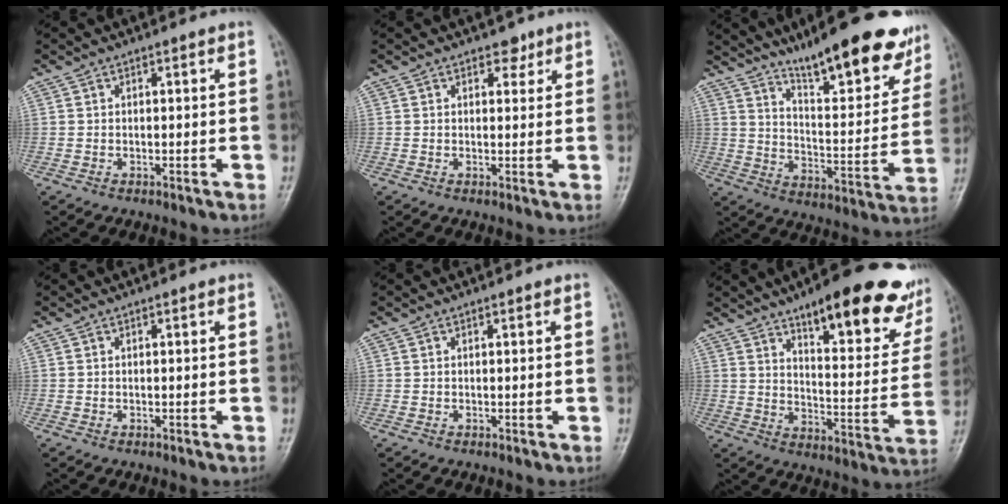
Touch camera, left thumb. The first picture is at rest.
{"total": 2.4, "force": [1.6, 1.5, 1.0], "torque": [0.005, -0.008, 0.020]}
{"total": 21.1, "force": [15.1, 5.2, 13.7], "torque": [-0.156, -0.080, 0.231]}
{"total": 0.0}
{"total": 0.0}
{"total": 24.6, "force": [15.7, 7.6, 17.3], "torque": [-0.186, -0.063, 0.214]}